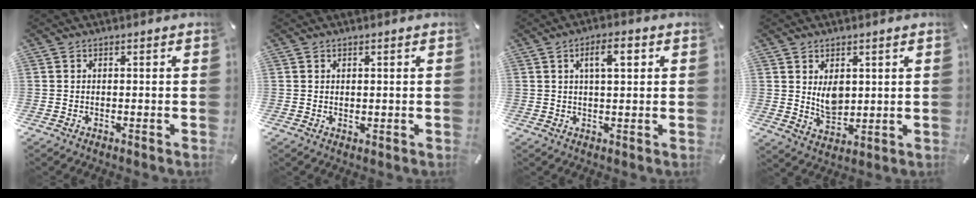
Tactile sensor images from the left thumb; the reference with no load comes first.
{"total": 0.8, "force": [0.6, 0.4, 0.3], "torque": [-0.006, 0.000, 0.011]}
{"total": 6.3, "force": [2.3, 2.4, 5.4], "torque": [-0.081, -0.003, 0.029]}
{"total": 6.3, "force": [2.4, 4.4, 3.8], "torque": [-0.055, -0.017, 0.040]}